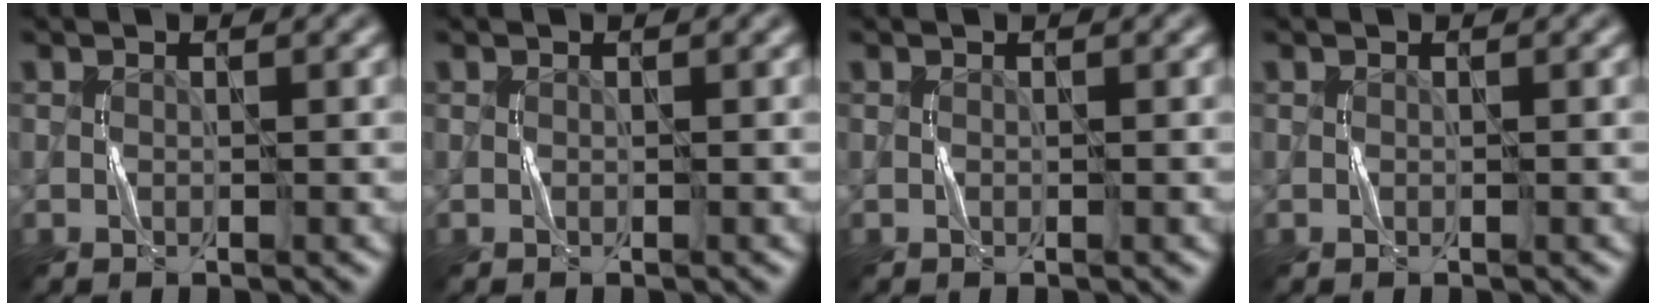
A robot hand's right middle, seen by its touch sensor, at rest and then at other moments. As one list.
[{"total": 0.0}, {"total": 0.0}, {"total": 0.0}]